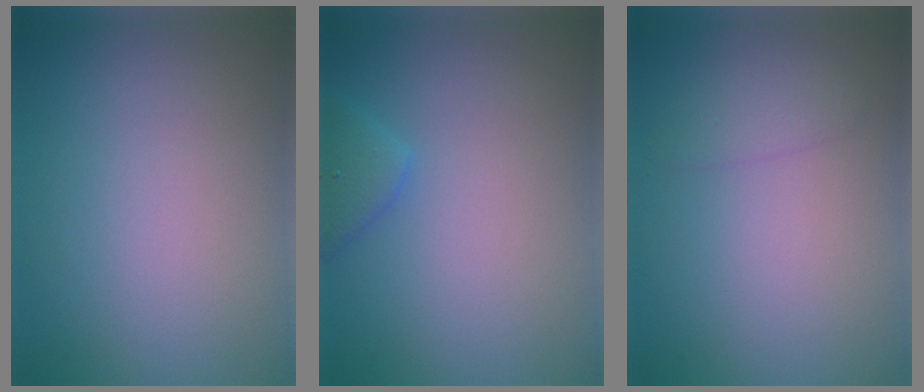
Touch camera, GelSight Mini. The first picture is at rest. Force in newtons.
{"total": 2.1, "press": 2.1, "slide": 0.1}
{"total": 1.4, "press": 1.4, "slide": 0.1}